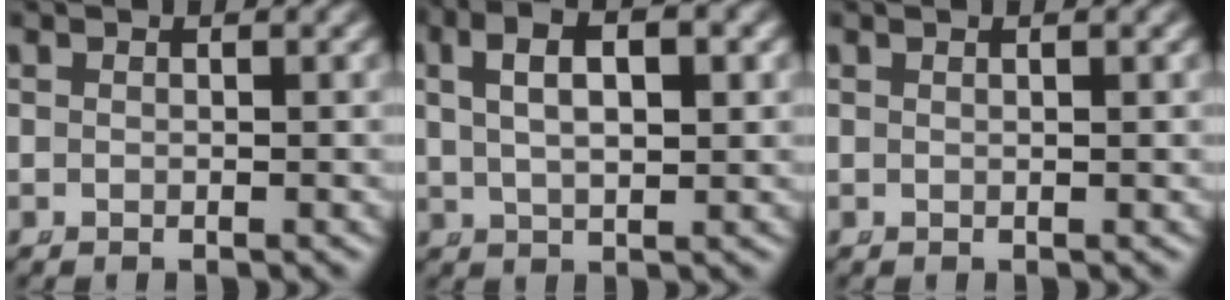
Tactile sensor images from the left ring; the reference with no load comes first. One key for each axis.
{"total": 5.9, "fx": 2.5, "fy": 2.7, "fz": 4.6, "tx": -0.066, "ty": 0.021, "tz": 0.036}
{"total": 0.5, "fx": 0.2, "fy": -0.4, "fz": 0.3, "tx": -0.005, "ty": -0.001, "tz": 0.006}